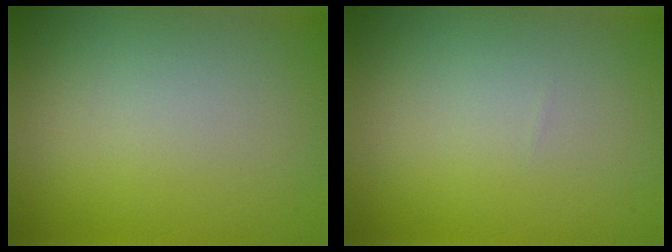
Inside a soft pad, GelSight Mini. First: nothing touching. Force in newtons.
{"total": 0.0}